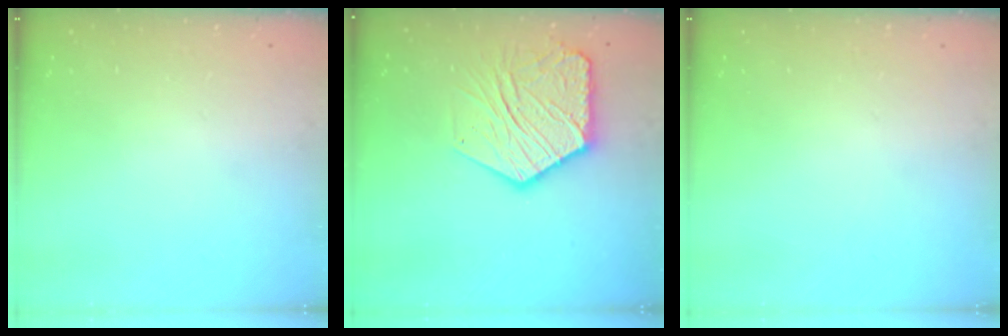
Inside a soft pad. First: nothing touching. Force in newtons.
{"total": 15.7, "press": 15.6, "slide": 1.2}
{"total": 0.0}